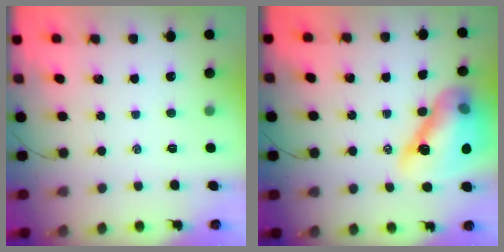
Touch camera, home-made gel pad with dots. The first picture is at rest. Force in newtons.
{"total": 16.2, "press": 15.6, "slide": 4.6}